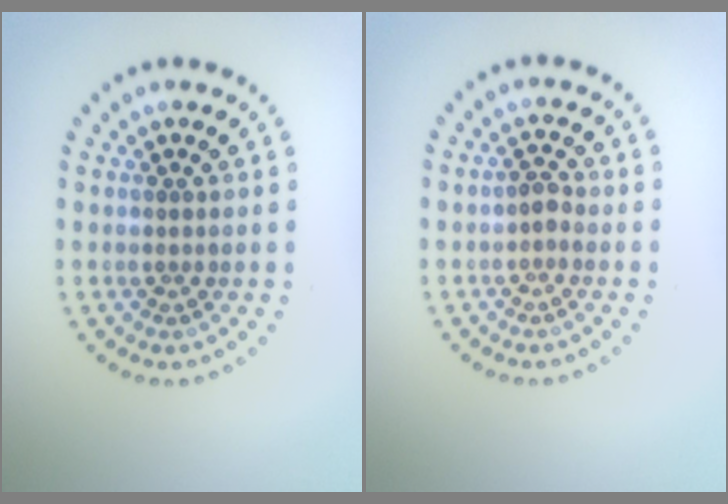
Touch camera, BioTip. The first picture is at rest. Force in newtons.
{"total": 1.1, "press": 1.0, "slide": 0.5}